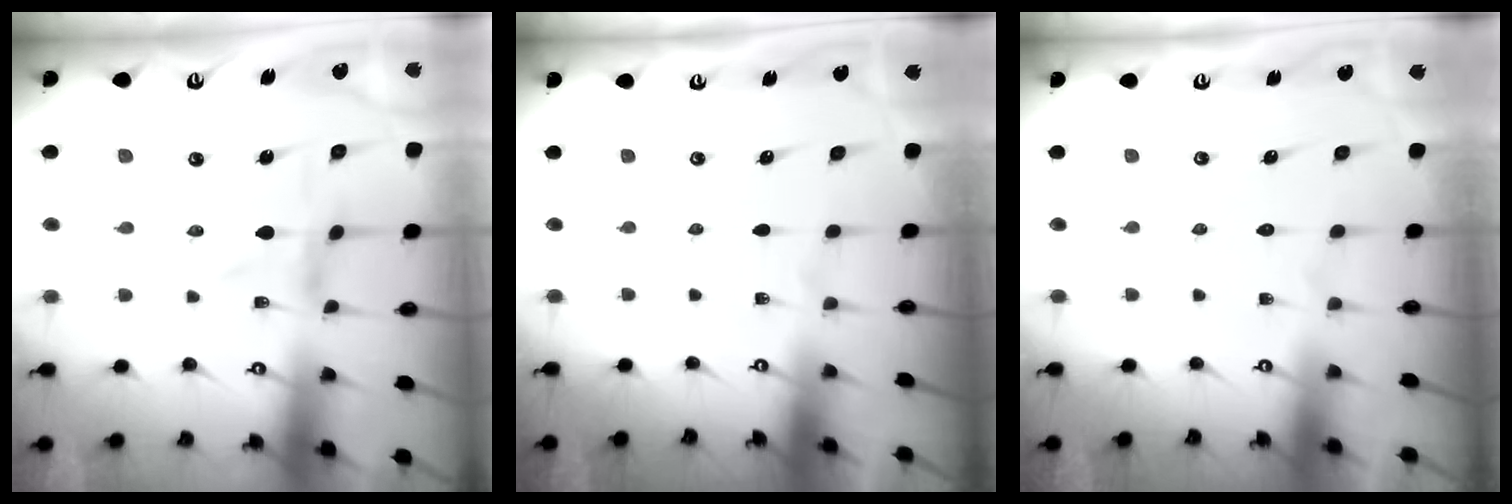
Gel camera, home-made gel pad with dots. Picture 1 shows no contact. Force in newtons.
{"total": 0.0}
{"total": 1.8, "press": 1.7, "slide": 0.1}